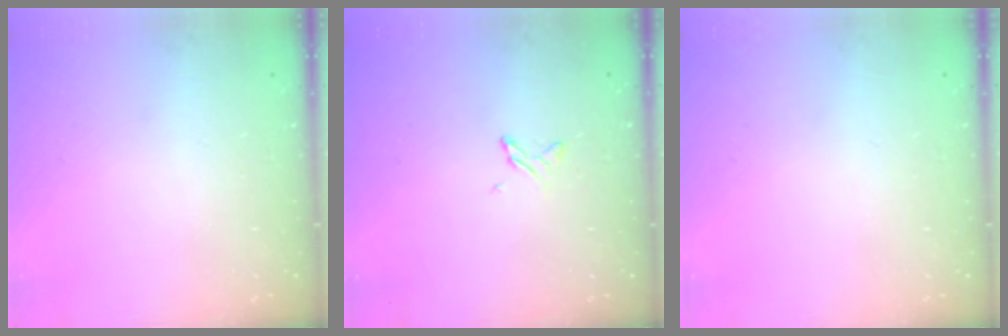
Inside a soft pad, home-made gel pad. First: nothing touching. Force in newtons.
{"total": 3.4, "press": 3.4, "slide": 0.5}
{"total": 0.0}